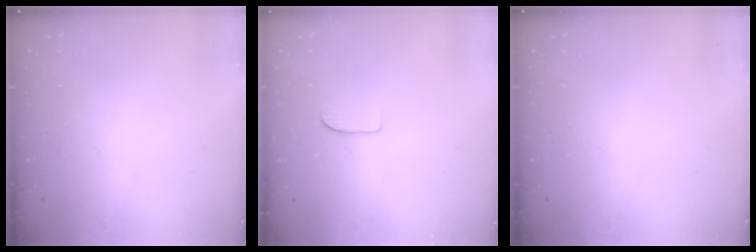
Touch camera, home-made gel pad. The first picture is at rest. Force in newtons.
{"total": 4.9, "press": 4.9, "slide": 0.3}
{"total": 0.0}